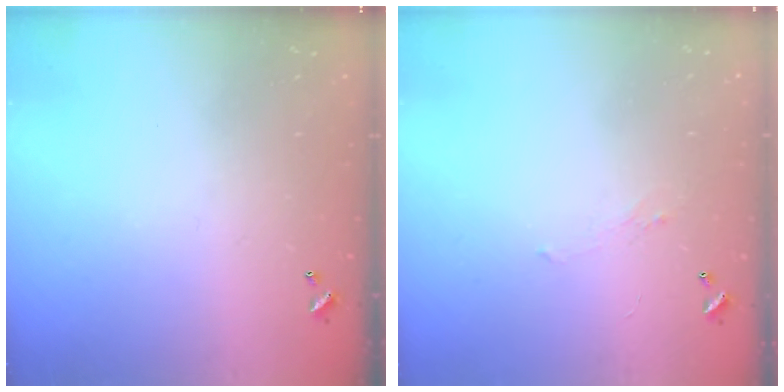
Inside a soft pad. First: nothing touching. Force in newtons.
{"total": 1.3, "press": 1.1, "slide": 0.7}